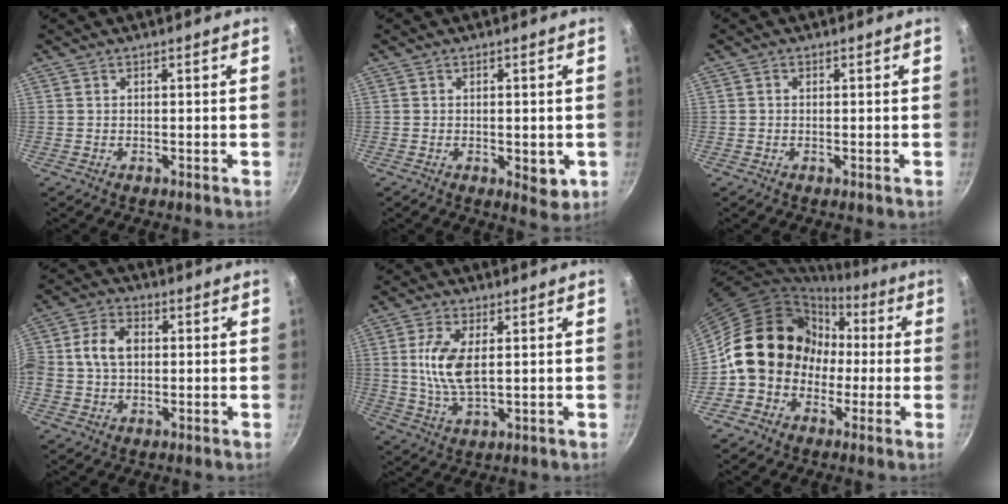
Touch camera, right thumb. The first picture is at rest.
{"total": 4.8, "force": [-0.9, 2.5, 4.0], "torque": [-0.049, -0.009, -0.008]}
{"total": 0.6, "force": [0.0, 0.5, 0.2], "torque": [-0.003, 0.004, 0.000]}
{"total": 8.3, "force": [0.6, 6.0, 5.7], "torque": [-0.097, 0.017, -0.003]}
{"total": 9.1, "force": [1.4, 4.3, 7.9], "torque": [-0.156, -0.004, 0.028]}
{"total": 15.5, "force": [-1.0, 13.6, 7.3], "torque": [-0.064, 0.054, -0.021]}